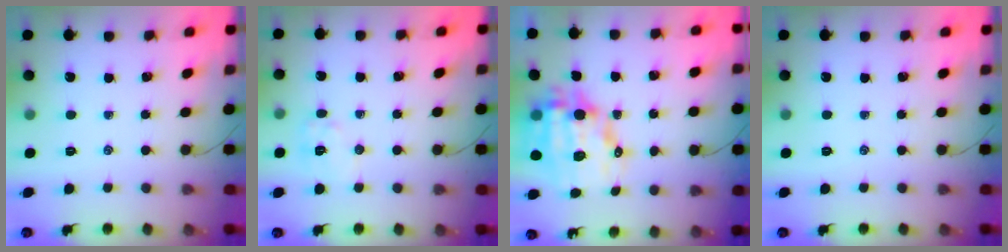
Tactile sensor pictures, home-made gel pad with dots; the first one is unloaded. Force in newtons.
{"total": 7.2, "press": 7.2, "slide": 0.8}
{"total": 14.1, "press": 13.8, "slide": 3.1}
{"total": 0.0}